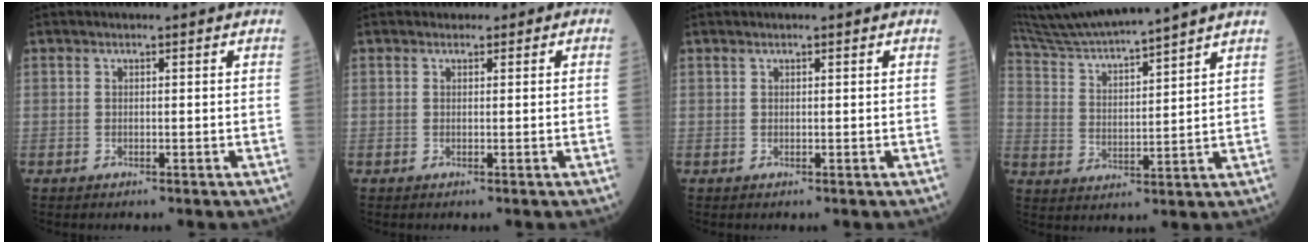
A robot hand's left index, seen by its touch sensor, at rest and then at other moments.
{"total": 0.9, "force": [0.4, 0.8, 0.1], "torque": [0.002, 0.002, 0.000]}
{"total": 0.0}
{"total": 14.3, "force": [13.1, -1.5, 5.6], "torque": [-0.112, 0.008, 0.224]}